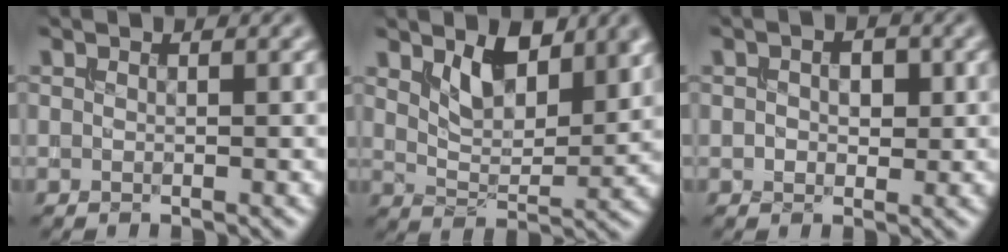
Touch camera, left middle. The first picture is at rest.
{"total": 5.0, "force": [2.8, 2.3, 3.4], "torque": [-0.069, -0.010, 0.041]}
{"total": 2.2, "force": [0.2, 1.5, 1.6], "torque": [-0.024, 0.001, 0.002]}